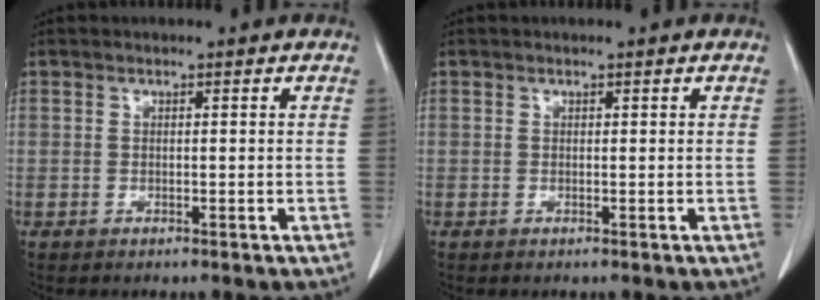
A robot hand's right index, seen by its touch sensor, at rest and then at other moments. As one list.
[{"total": 0.0}]